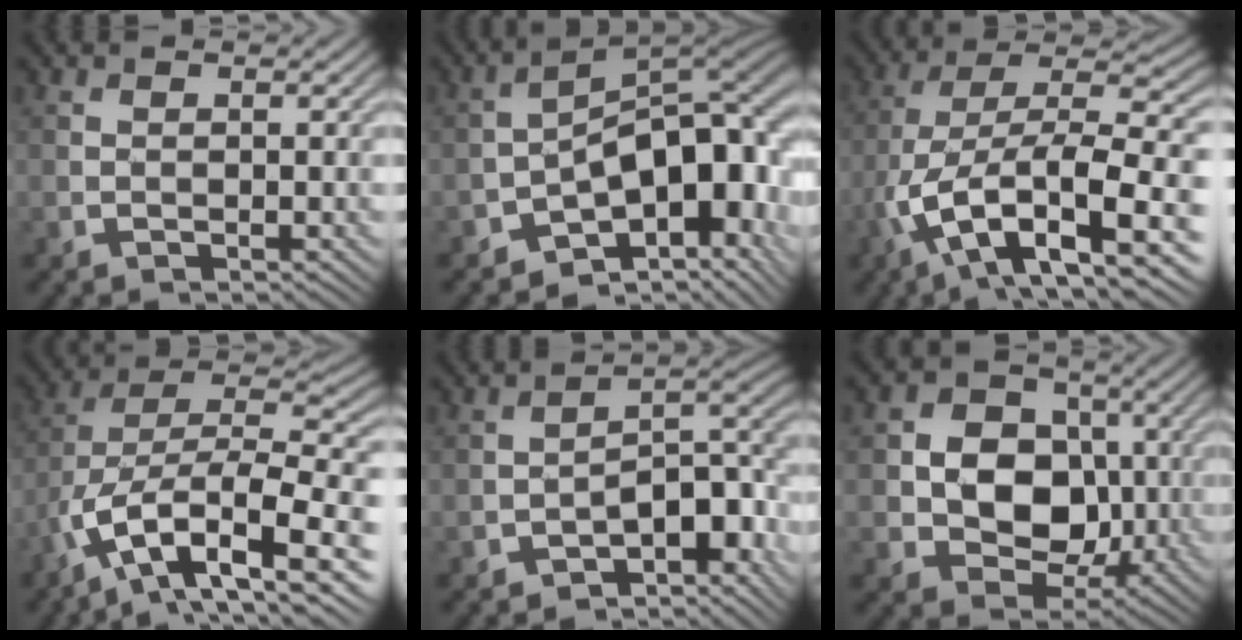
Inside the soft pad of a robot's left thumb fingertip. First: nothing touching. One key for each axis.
{"total": 12.3, "fx": -4.5, "fy": 6.7, "fz": 9.3, "tx": -0.122, "ty": -0.008, "tz": -0.073}
{"total": 14.3, "fx": -4.6, "fy": 6.7, "fz": 11.8, "tx": -0.228, "ty": -0.002, "tz": -0.085}
{"total": 14.4, "fx": -6.2, "fy": 6.1, "fz": 11.5, "tx": -0.209, "ty": -0.005, "tz": -0.123}
{"total": 8.8, "fx": -5.2, "fy": 3.8, "fz": 6.0, "tx": -0.072, "ty": -0.010, "tz": -0.087}
{"total": 10.0, "fx": -0.4, "fy": 8.2, "fz": 5.7, "tx": -0.109, "ty": -0.005, "tz": -0.027}